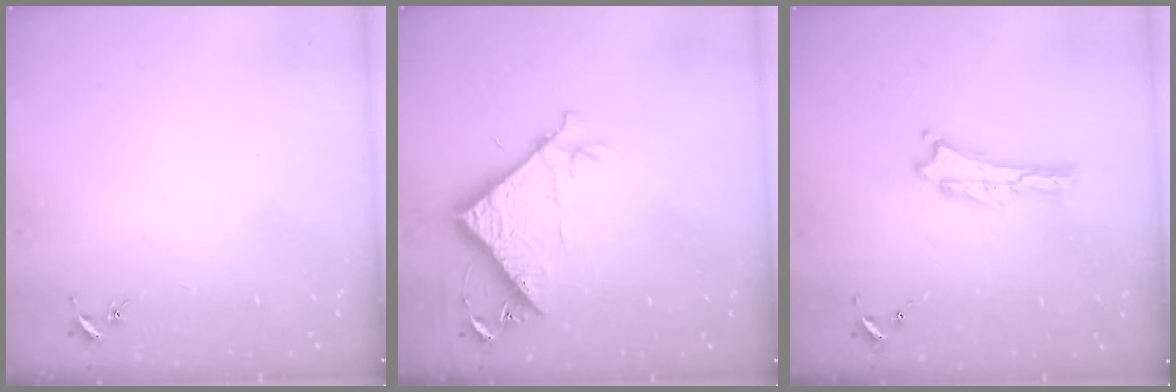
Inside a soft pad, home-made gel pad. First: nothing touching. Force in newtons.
{"total": 8.3, "press": 8.3, "slide": 0.8}
{"total": 0.0}